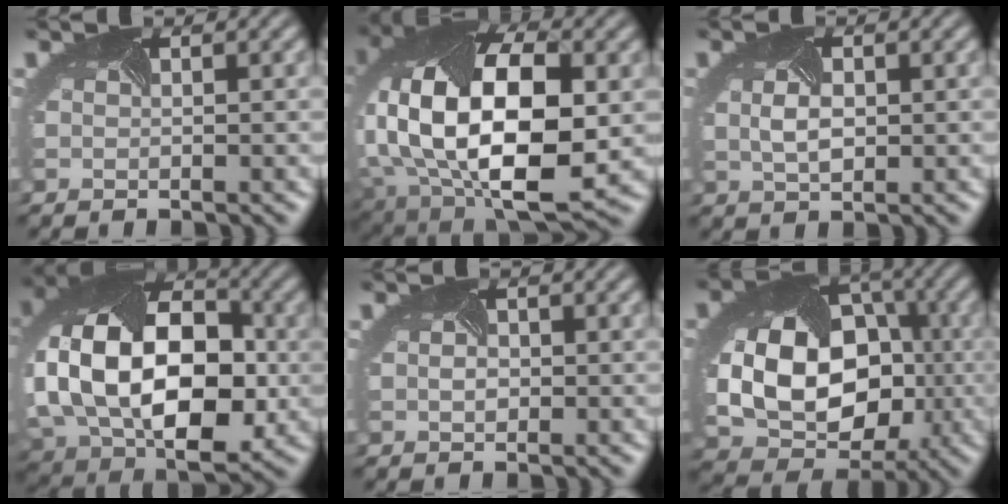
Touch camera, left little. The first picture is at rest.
{"total": 18.3, "force": [0.4, 11.2, 14.5], "torque": [-0.258, -0.039, 0.040]}
{"total": 2.5, "force": [0.2, 1.6, 1.9], "torque": [-0.048, -0.003, 0.012]}
{"total": 17.8, "force": [-0.5, 12.1, 13.1], "torque": [-0.252, -0.014, -0.003]}
{"total": 1.3, "force": [-0.1, 1.1, 0.7], "torque": [-0.018, 0.001, 0.001]}
{"total": 13.4, "force": [-0.8, 10.2, 8.7], "torque": [-0.145, -0.024, -0.005]}